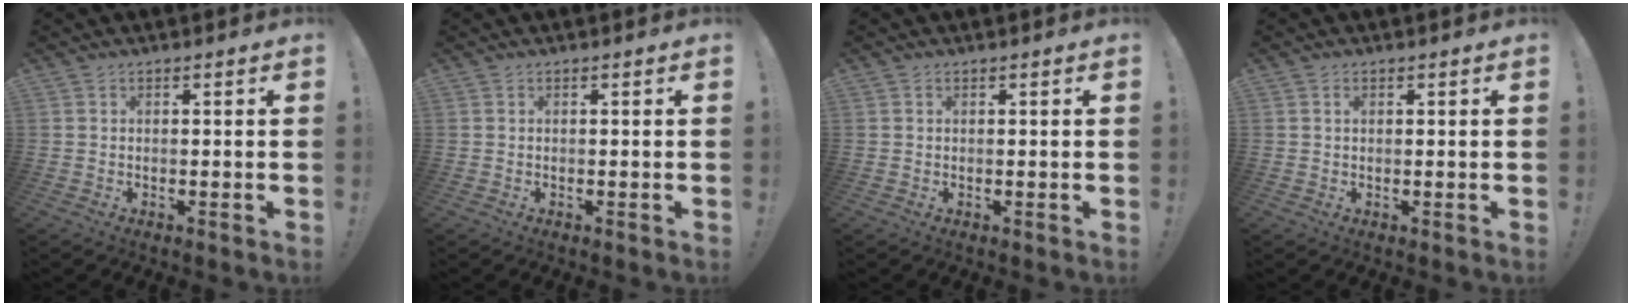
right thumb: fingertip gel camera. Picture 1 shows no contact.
{"total": 0.0}
{"total": 0.0}
{"total": 0.6, "force": [0.1, 0.5, 0.3], "torque": [-0.004, 0.001, 0.002]}